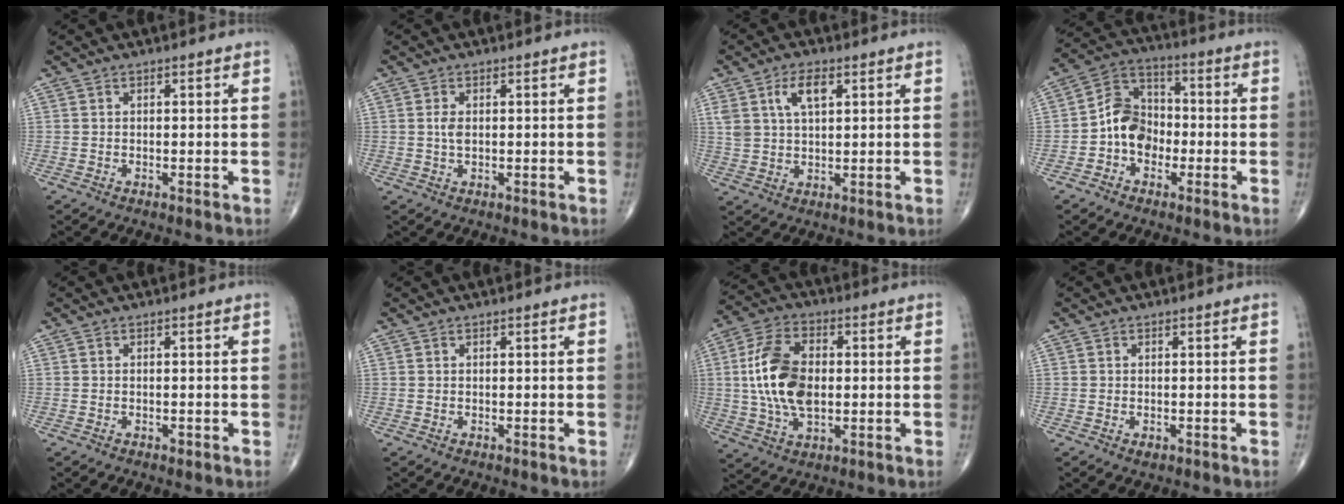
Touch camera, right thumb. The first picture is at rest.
{"total": 2.0, "force": [0.2, 1.1, 1.6], "torque": [-0.035, -0.001, 0.005]}
{"total": 6.7, "force": [2.8, 3.3, 5.0], "torque": [-0.090, -0.004, 0.057]}
{"total": 9.4, "force": [-2.2, 7.5, 5.3], "torque": [-0.068, 0.040, -0.055]}
{"total": 0.6, "force": [-0.3, 0.4, 0.4], "torque": [-0.007, -0.001, -0.005]}
{"total": 0.0}
{"total": 14.2, "force": [0.5, 8.2, 11.6], "torque": [-0.225, 0.011, 0.008]}
{"total": 1.0, "force": [-0.4, 0.6, 0.7], "torque": [-0.011, -0.001, -0.004]}